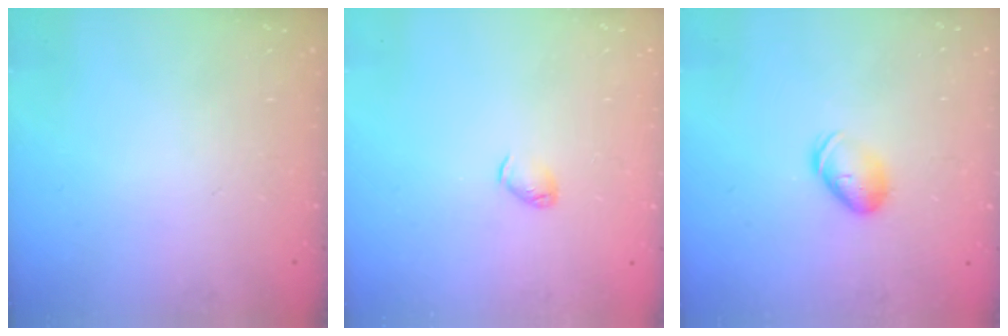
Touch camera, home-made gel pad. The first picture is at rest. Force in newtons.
{"total": 2.9, "press": 2.9, "slide": 0.5}
{"total": 7.2, "press": 7.2, "slide": 0.8}